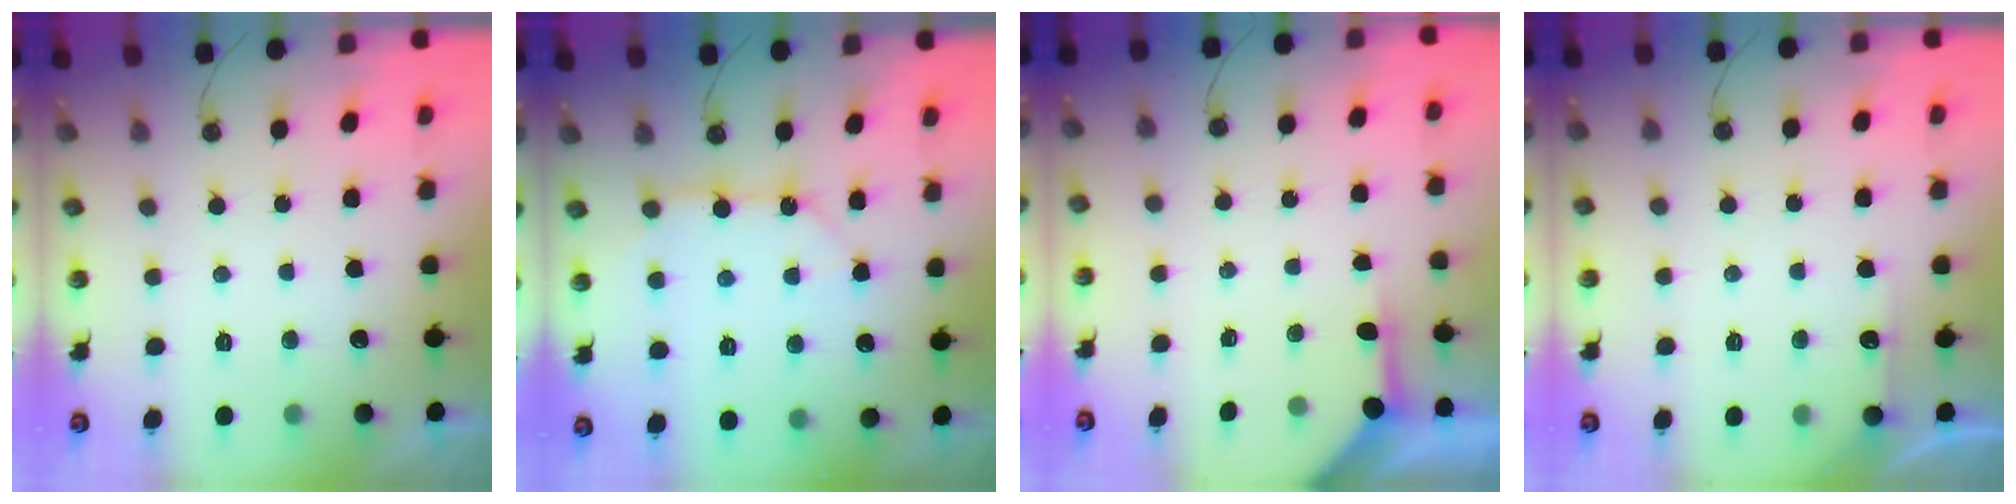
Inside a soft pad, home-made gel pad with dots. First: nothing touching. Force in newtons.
{"total": 10.4, "press": 10.3, "slide": 1.2}
{"total": 3.8, "press": 3.7, "slide": 0.4}
{"total": 3.7, "press": 3.6, "slide": 0.4}